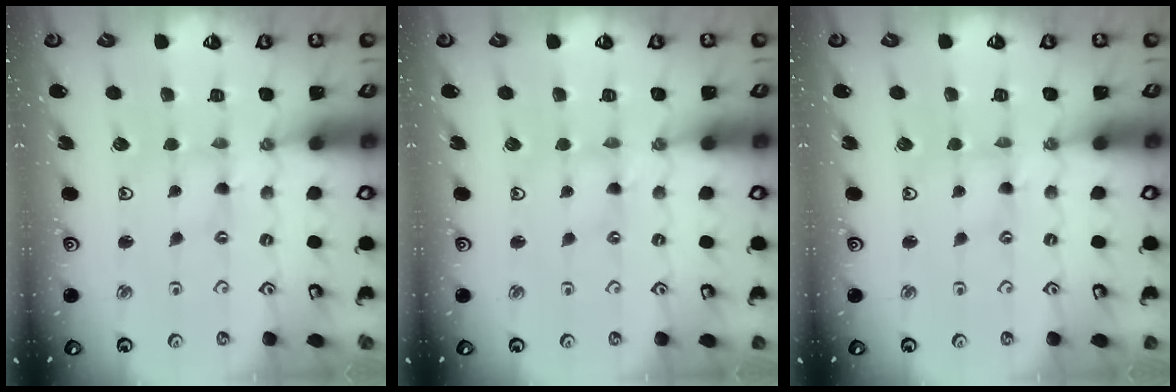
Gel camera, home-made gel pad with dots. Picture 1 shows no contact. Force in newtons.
{"total": 0.0}
{"total": 1.2, "press": 1.2, "slide": 0.2}